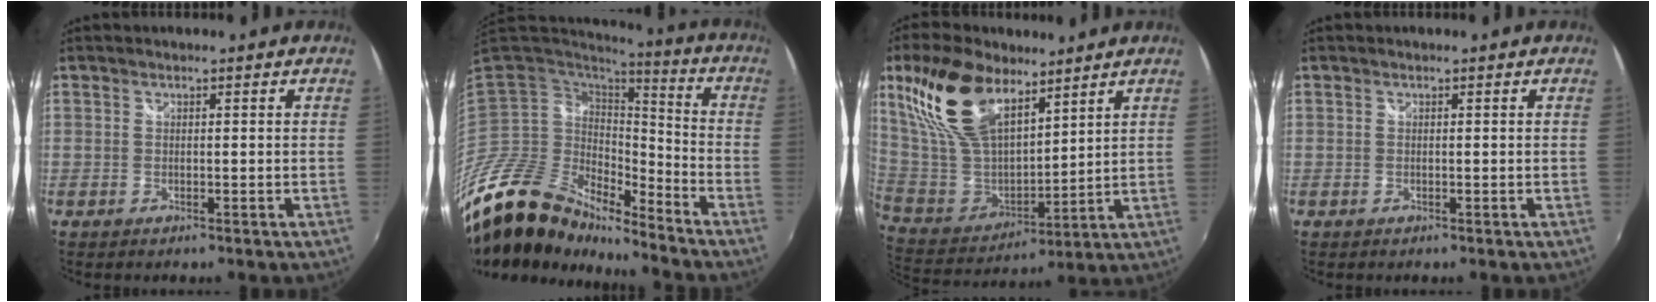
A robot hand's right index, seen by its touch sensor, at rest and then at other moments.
{"total": 17.9, "force": [-14.9, 7.0, 6.9], "torque": [-0.152, -0.020, -0.284]}
{"total": 20.4, "force": [11.6, 10.8, 12.8], "torque": [-0.281, 0.037, 0.242]}
{"total": 0.0}